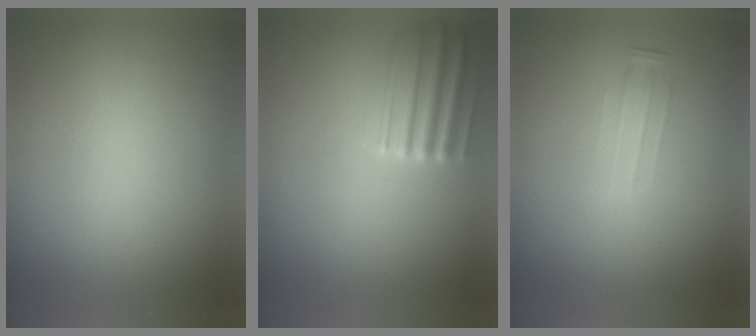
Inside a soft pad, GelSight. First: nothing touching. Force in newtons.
{"total": 4.3}
{"total": 1.6}